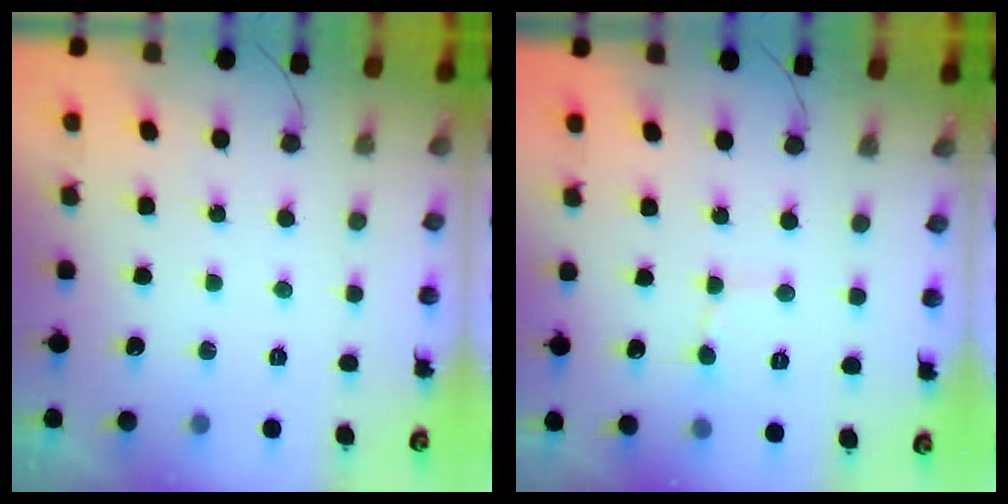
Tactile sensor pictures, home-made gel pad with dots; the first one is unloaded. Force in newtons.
{"total": 0.9, "press": 0.9, "slide": 0.1}